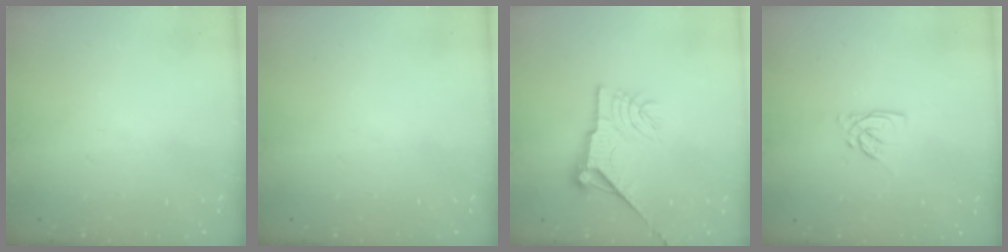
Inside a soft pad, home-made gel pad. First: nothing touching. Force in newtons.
{"total": 0.0}
{"total": 12.0, "press": 12.0, "slide": 1.1}
{"total": 4.2, "press": 4.2, "slide": 0.3}